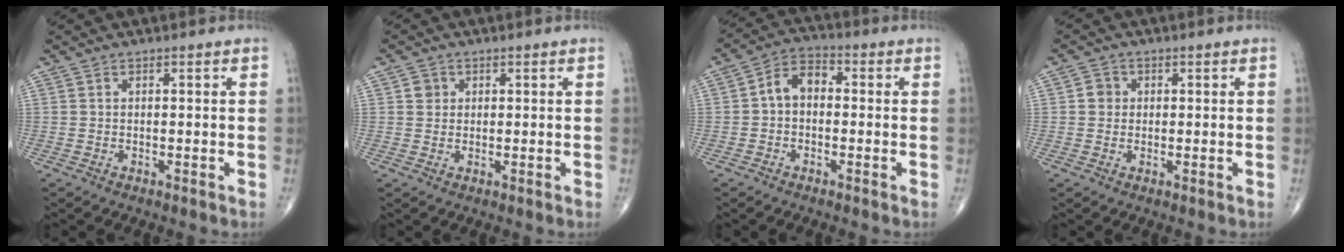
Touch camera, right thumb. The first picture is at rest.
{"total": 1.9, "force": [0.6, 1.7, 0.4], "torque": [0.001, -0.001, 0.005]}
{"total": 6.0, "force": [-0.2, 4.2, 4.3], "torque": [-0.060, 0.023, -0.018]}
{"total": 2.3, "force": [0.2, 2.2, 0.7], "torque": [0.001, 0.004, 0.001]}